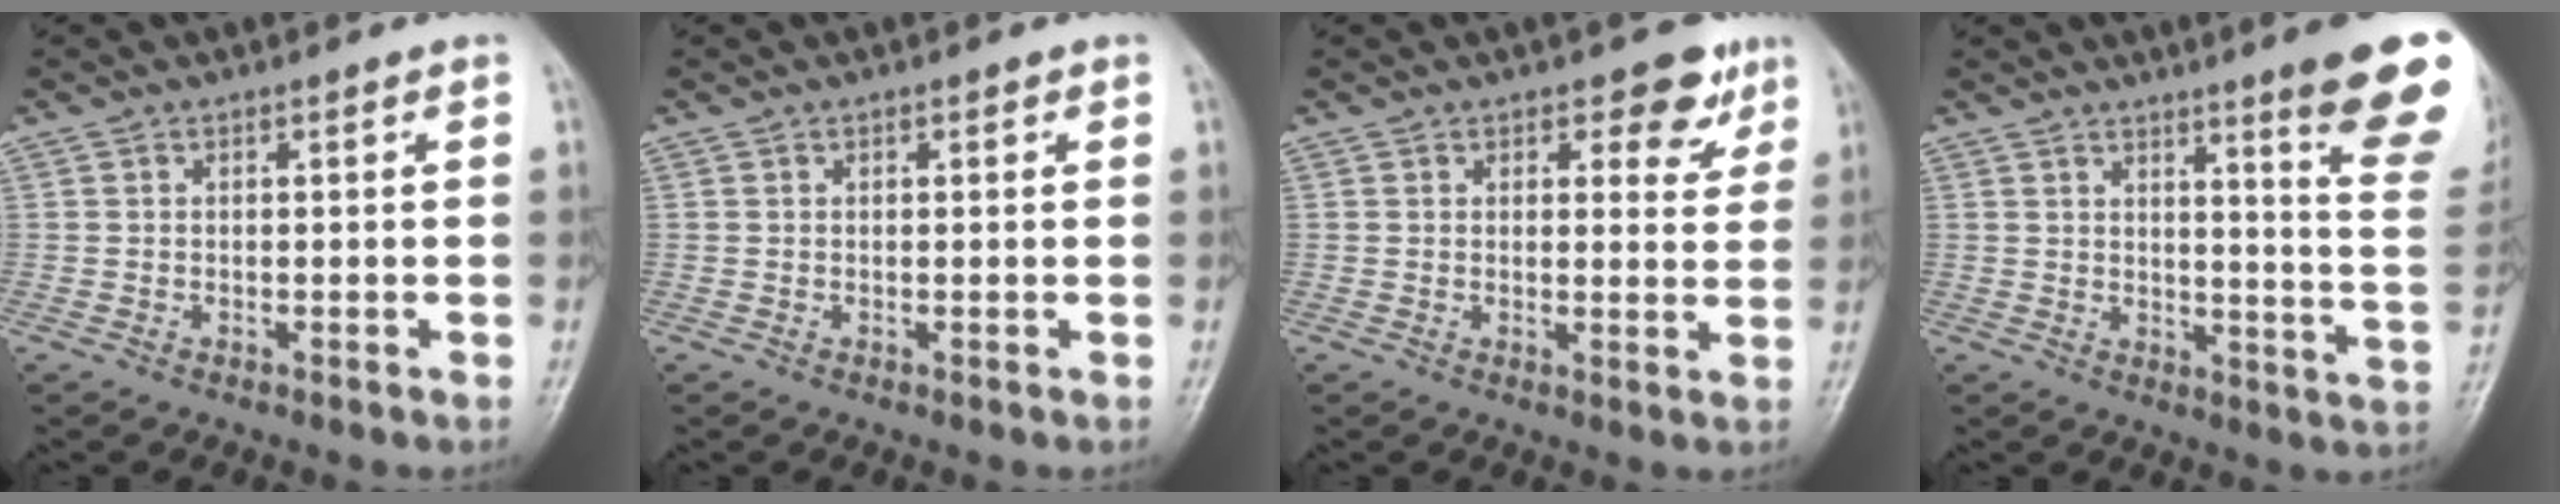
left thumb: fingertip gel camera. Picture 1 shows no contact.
{"total": 0.7, "force": [0.4, 0.4, 0.4], "torque": [-0.002, 0.000, 0.002]}
{"total": 5.8, "force": [3.6, 3.1, 3.3], "torque": [-0.009, -0.017, 0.042]}
{"total": 16.2, "force": [10.5, 1.2, 12.2], "torque": [-0.125, -0.069, 0.124]}